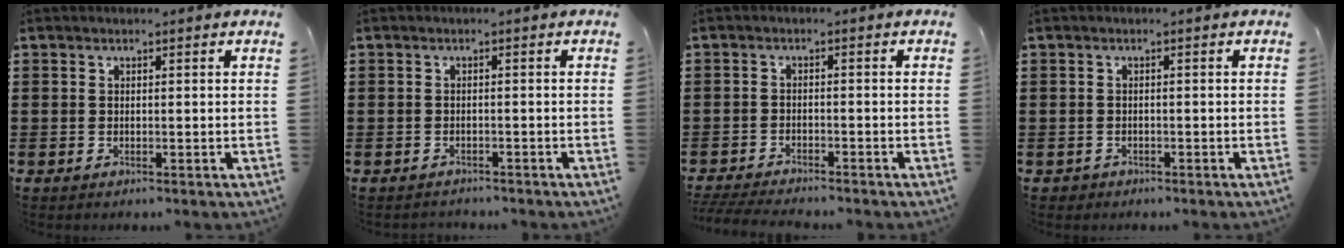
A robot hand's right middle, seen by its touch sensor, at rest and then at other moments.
{"total": 1.2, "force": [-1.1, 0.3, -0.2], "torque": [0.000, 0.001, -0.025]}
{"total": 3.3, "force": [-3.2, 0.2, 0.6], "torque": [-0.027, -0.008, -0.071]}
{"total": 0.8, "force": [-0.7, 0.4, -0.1], "torque": [-0.002, 0.001, -0.015]}